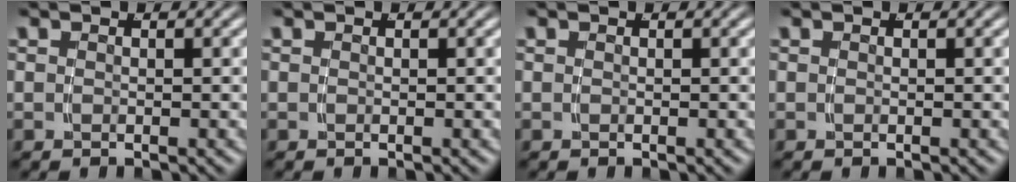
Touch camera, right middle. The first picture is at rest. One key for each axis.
{"total": 0.0}
{"total": 0.0}
{"total": 0.0}